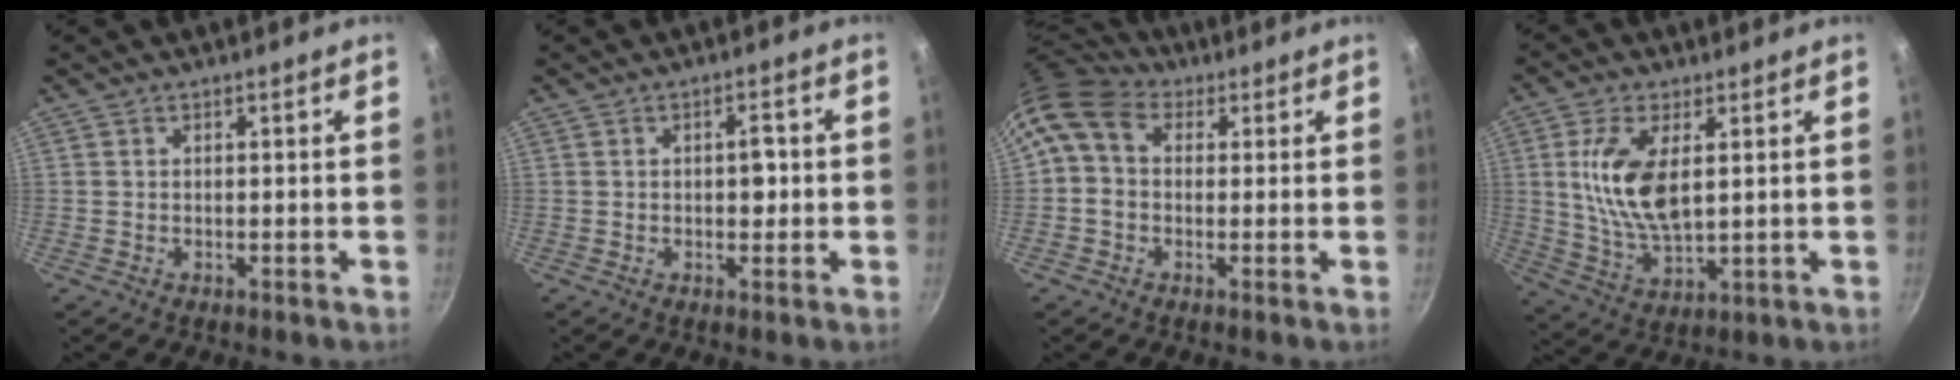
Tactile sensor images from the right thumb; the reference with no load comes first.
{"total": 3.1, "force": [0.1, 1.8, 2.5], "torque": [-0.022, 0.005, 0.000]}
{"total": 9.5, "force": [2.6, 7.1, 5.8], "torque": [-0.104, 0.017, 0.026]}
{"total": 12.1, "force": [2.5, 5.8, 10.3], "torque": [-0.199, -0.012, 0.055]}